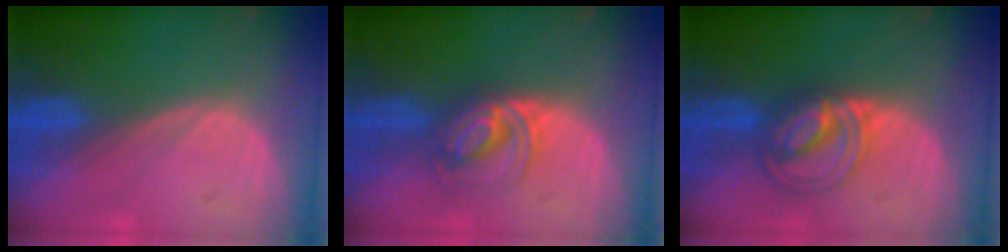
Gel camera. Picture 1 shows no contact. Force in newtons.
{"total": 6.0, "press": 5.6, "slide": 2.3}
{"total": 6.4, "press": 6.4, "slide": 0.3}